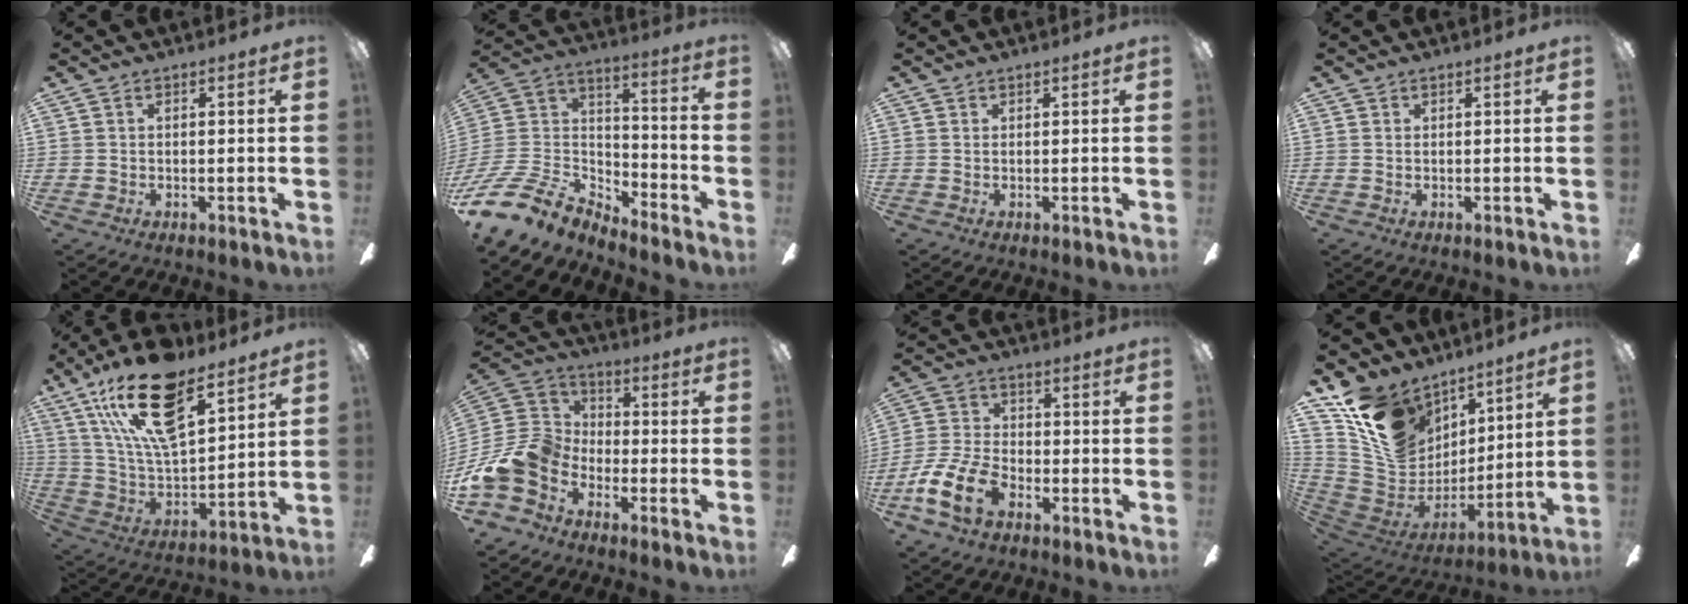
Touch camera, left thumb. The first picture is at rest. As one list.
[{"total": 16.2, "force": [-12.2, 6.8, 8.1], "torque": [-0.193, 0.036, -0.223]}, {"total": 0.0}, {"total": 0.0}, {"total": 23.0, "force": [14.1, 9.8, 15.3], "torque": [-0.297, -0.068, 0.242]}, {"total": 14.4, "force": [-7.2, 10.2, 7.2], "torque": [-0.172, 0.038, -0.130]}, {"total": 12.6, "force": [-6.3, 7.7, 7.8], "torque": [-0.173, 0.033, -0.118]}, {"total": 18.1, "force": [9.9, 13.0, 7.9], "torque": [-0.154, -0.045, 0.198]}]